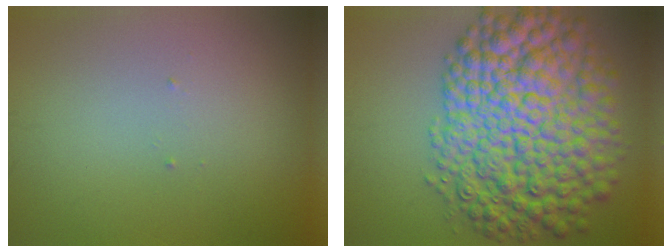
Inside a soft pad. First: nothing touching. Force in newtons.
{"total": 12.8, "press": 12.8, "slide": 0.4}